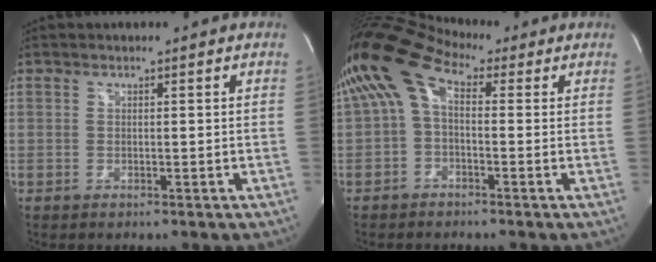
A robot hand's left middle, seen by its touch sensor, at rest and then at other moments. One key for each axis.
{"total": 9.7, "fx": 2.6, "fy": 4.6, "fz": 8.1, "tx": -0.166, "ty": 0.058, "tz": 0.037}